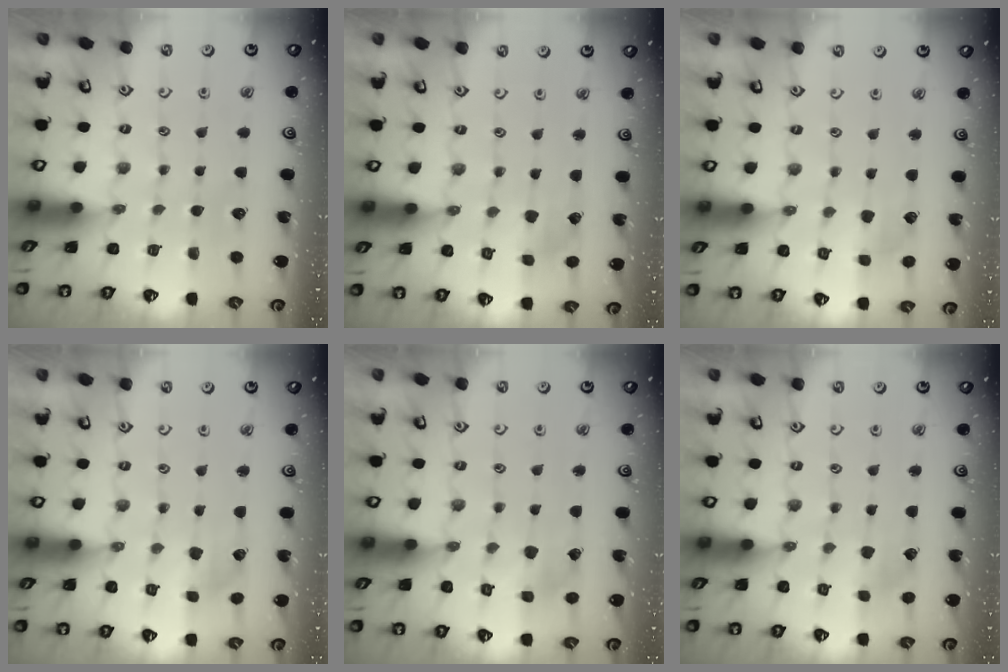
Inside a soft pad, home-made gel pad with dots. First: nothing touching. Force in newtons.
{"total": 2.1, "press": 2.1, "slide": 0.2}
{"total": 2.9, "press": 2.8, "slide": 0.7}
{"total": 2.6, "press": 2.6, "slide": 0.5}
{"total": 3.3, "press": 3.3, "slide": 0.2}
{"total": 1.8, "press": 1.8, "slide": 0.1}